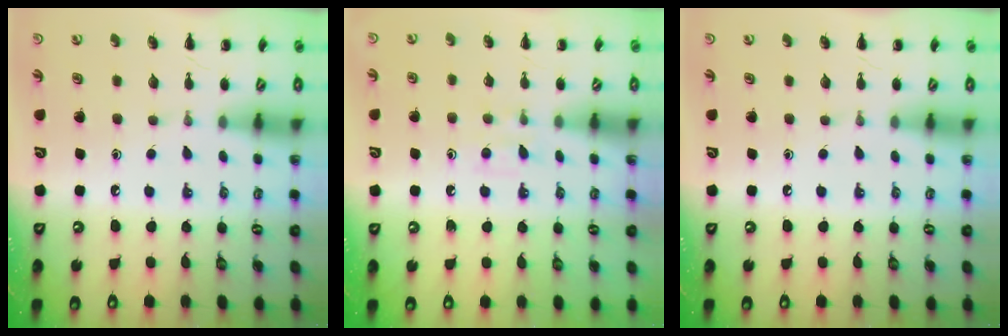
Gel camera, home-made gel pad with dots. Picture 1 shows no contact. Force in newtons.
{"total": 4.4, "press": 4.1, "slide": 1.6}
{"total": 0.0}